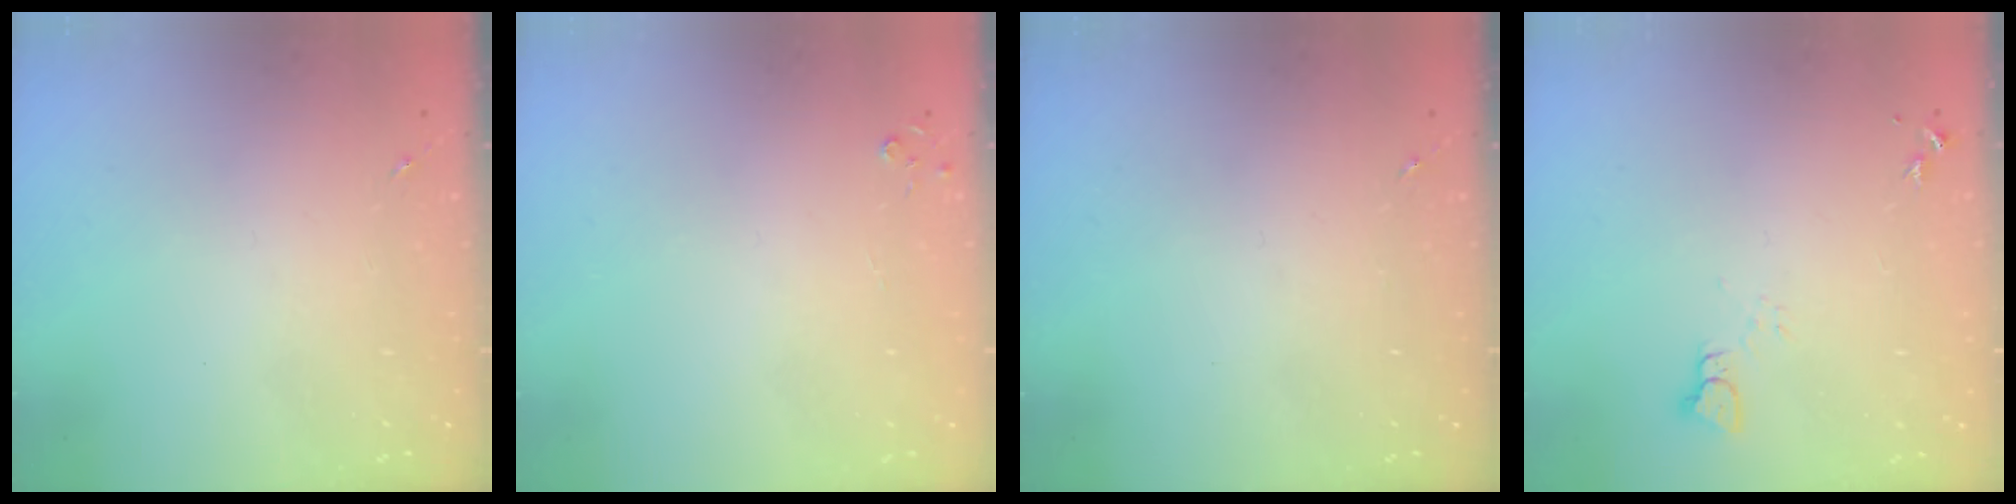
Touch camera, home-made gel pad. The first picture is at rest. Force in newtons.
{"total": 2.8, "press": 2.8, "slide": 0.3}
{"total": 0.0}
{"total": 2.2, "press": 2.2, "slide": 0.2}